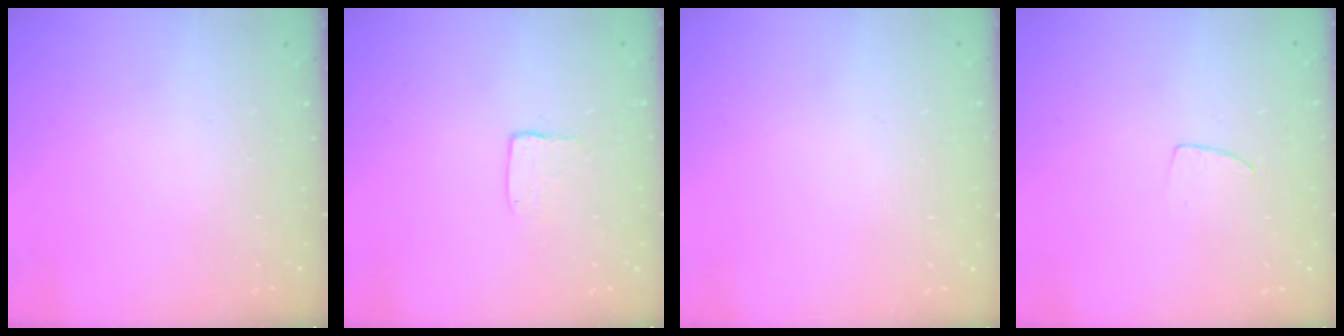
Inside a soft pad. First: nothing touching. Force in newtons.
{"total": 3.4, "press": 3.4, "slide": 0.2}
{"total": 0.0}
{"total": 4.3, "press": 4.3, "slide": 0.3}